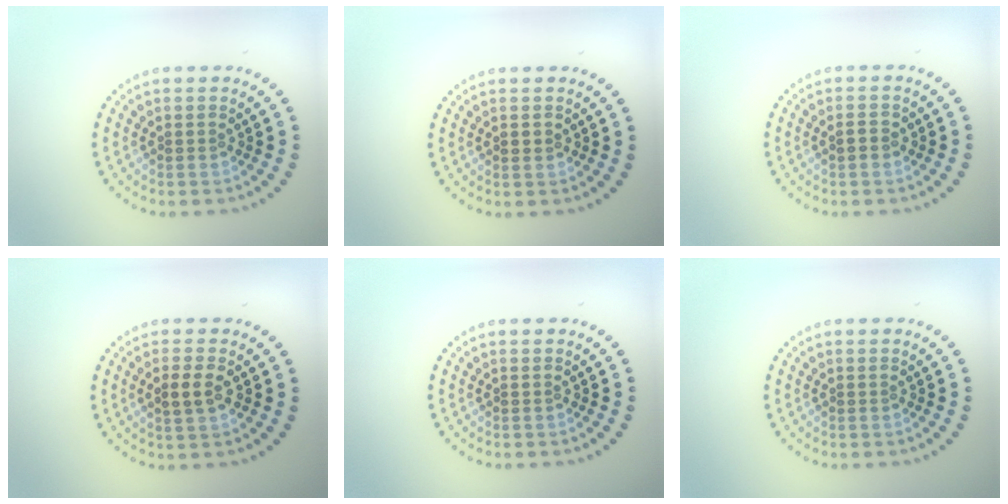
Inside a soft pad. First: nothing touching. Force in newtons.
{"total": 1.2, "press": 1.2, "slide": 0.1}
{"total": 0.8, "press": 0.8, "slide": 0.3}
{"total": 2.4, "press": 2.4, "slide": 0.4}
{"total": 0.0}
{"total": 0.0}